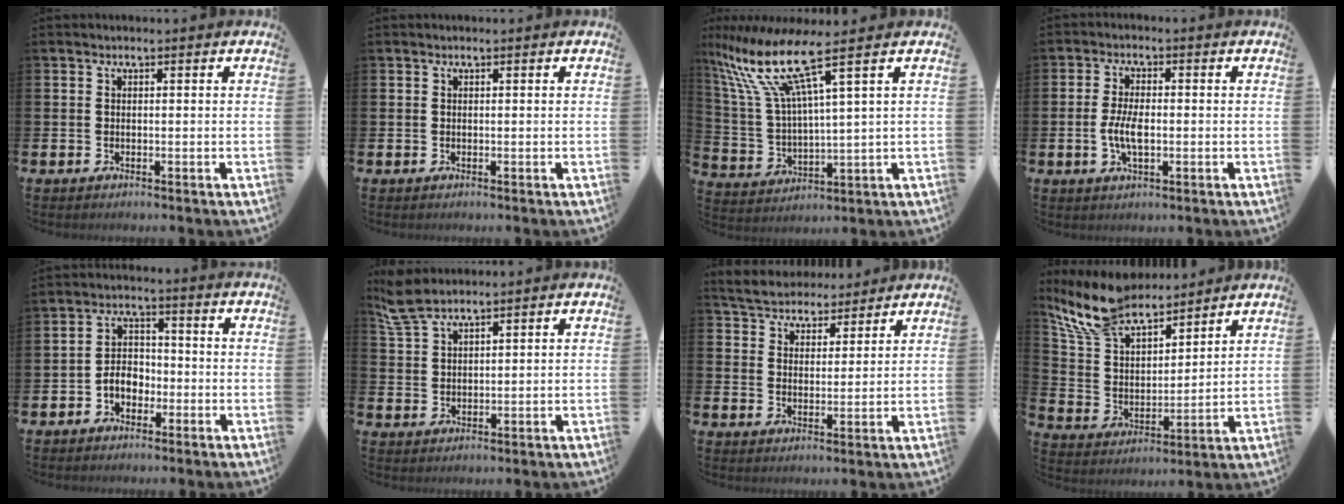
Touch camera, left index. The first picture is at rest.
{"total": 0.0}
{"total": 11.4, "force": [7.4, 1.8, 8.5], "torque": [-0.207, -0.041, 0.117]}
{"total": 4.5, "force": [-0.5, 1.9, 4.1], "torque": [-0.084, -0.004, -0.015]}
{"total": 3.9, "force": [-1.9, 2.8, 1.9], "torque": [-0.036, 0.010, -0.042]}
{"total": 4.9, "force": [4.3, 1.3, 2.0], "torque": [-0.044, -0.011, 0.079]}
{"total": 5.2, "force": [5.1, 1.3, -0.3], "torque": [-0.023, -0.027, 0.092]}
{"total": 10.6, "force": [9.4, 3.6, 3.3], "torque": [-0.114, -0.047, 0.175]}